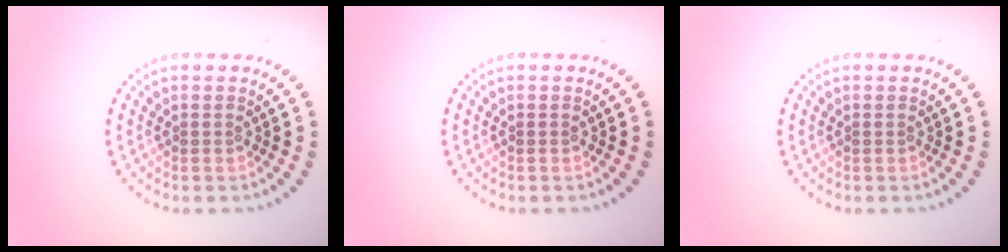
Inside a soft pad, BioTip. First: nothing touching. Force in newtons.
{"total": 0.0}
{"total": 0.0}